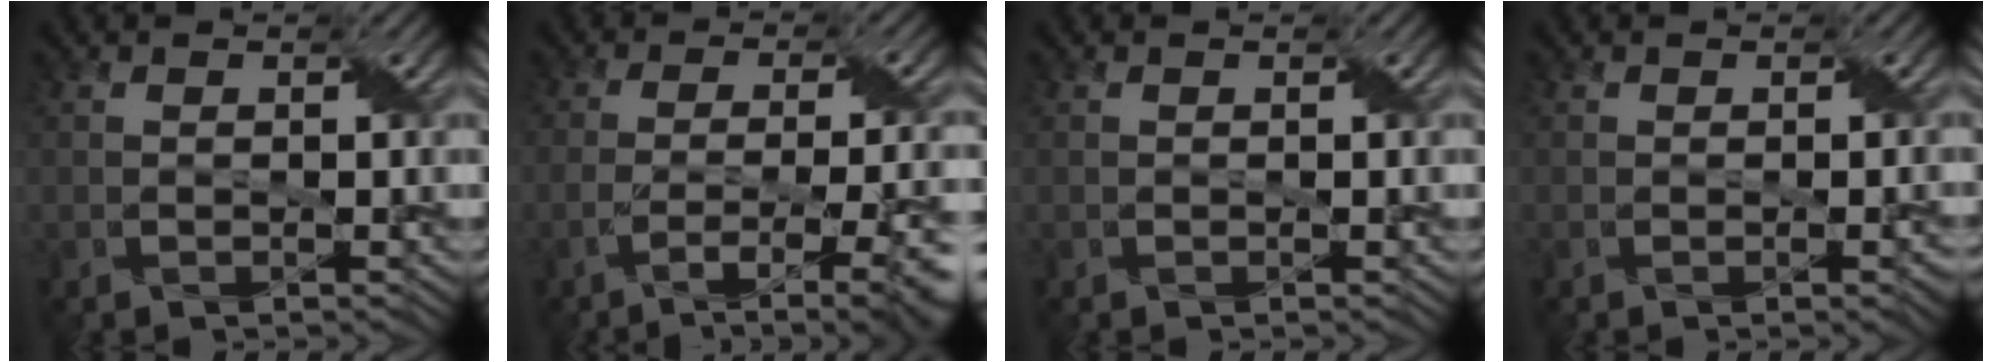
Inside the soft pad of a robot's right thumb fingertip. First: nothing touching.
{"total": 9.3, "force": [-4.1, 2.6, 8.0], "torque": [-0.126, -0.005, -0.057]}
{"total": 0.0}
{"total": 1.8, "force": [-0.3, 0.5, 1.7], "torque": [-0.018, 0.003, -0.006]}